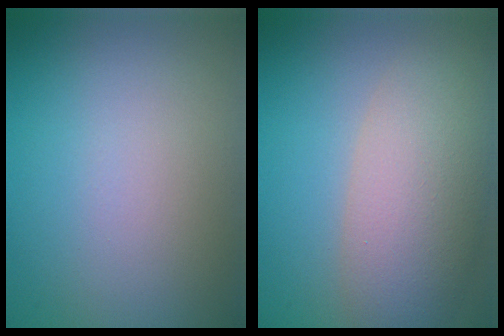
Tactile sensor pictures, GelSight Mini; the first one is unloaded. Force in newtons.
{"total": 6.9, "press": 6.9, "slide": 0.3}